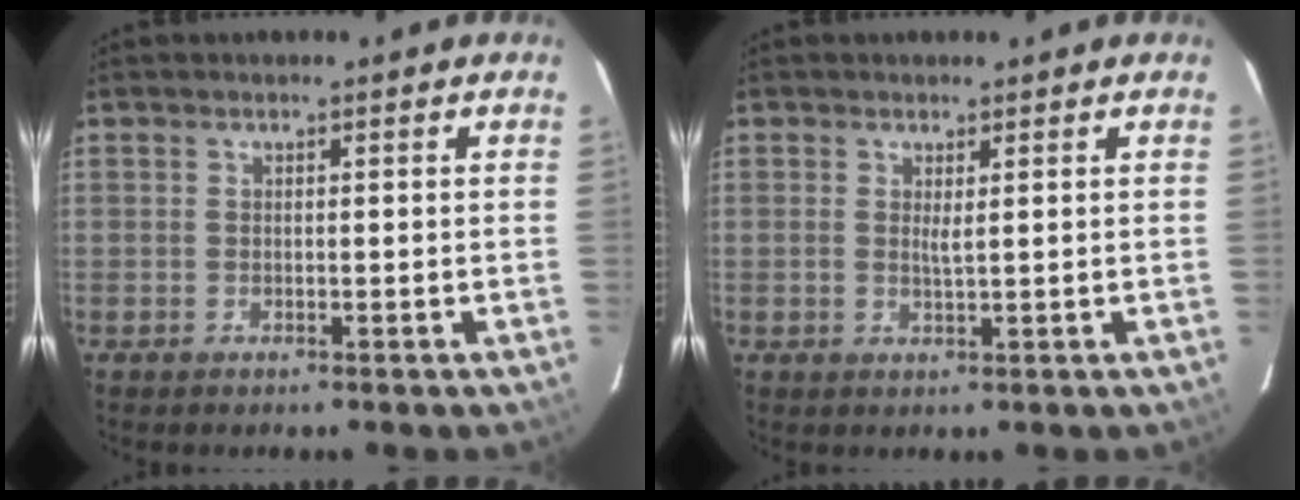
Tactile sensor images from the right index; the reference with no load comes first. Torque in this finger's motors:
{"motor_torque": [-0.13, 0.00, -0.06, 0.02]}